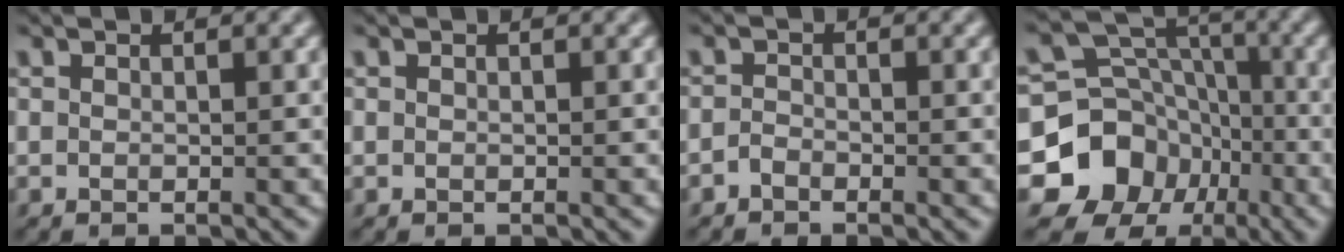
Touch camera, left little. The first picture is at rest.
{"total": 0.0}
{"total": 1.0, "force": [-0.8, 0.5, 0.3], "torque": [-0.007, 0.003, -0.018]}
{"total": 11.6, "force": [-5.6, 9.6, 3.2], "torque": [-0.076, -0.001, -0.120]}